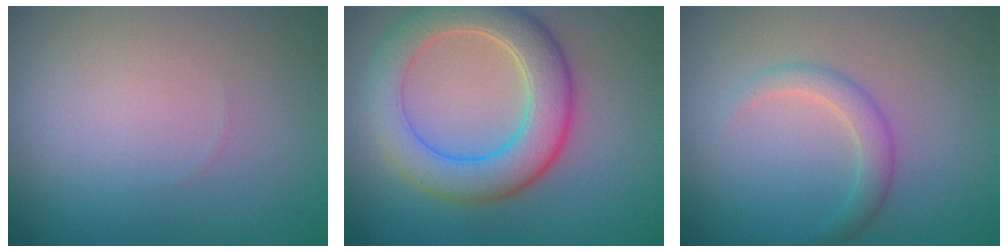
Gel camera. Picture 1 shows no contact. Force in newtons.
{"total": 6.6, "press": 6.6, "slide": 0.4}
{"total": 2.0, "press": 2.0, "slide": 0.2}